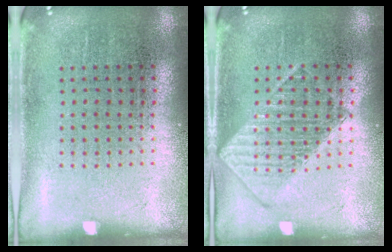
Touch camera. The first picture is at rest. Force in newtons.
{"total": 1.2, "press": 1.2, "slide": 0.2}